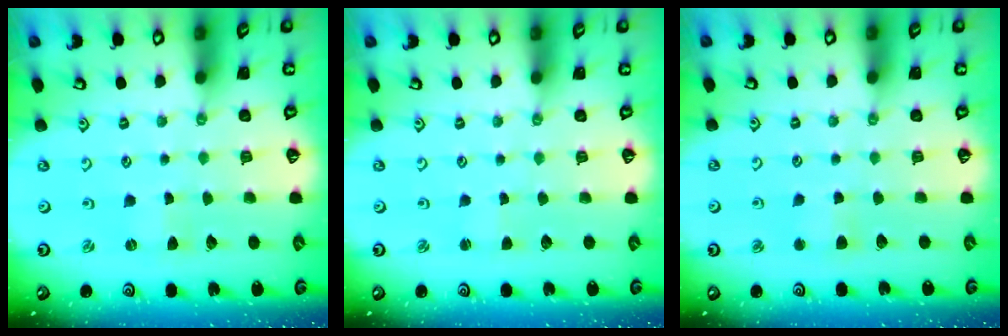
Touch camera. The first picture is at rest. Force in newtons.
{"total": 0.9, "press": 0.9, "slide": 0.2}
{"total": 2.8, "press": 2.8, "slide": 0.5}